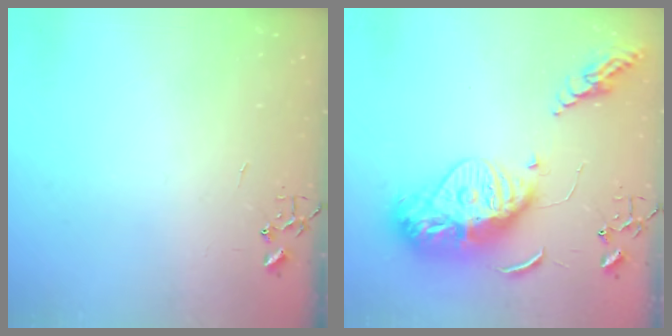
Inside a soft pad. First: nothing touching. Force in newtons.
{"total": 18.2, "press": 18.1, "slide": 1.5}